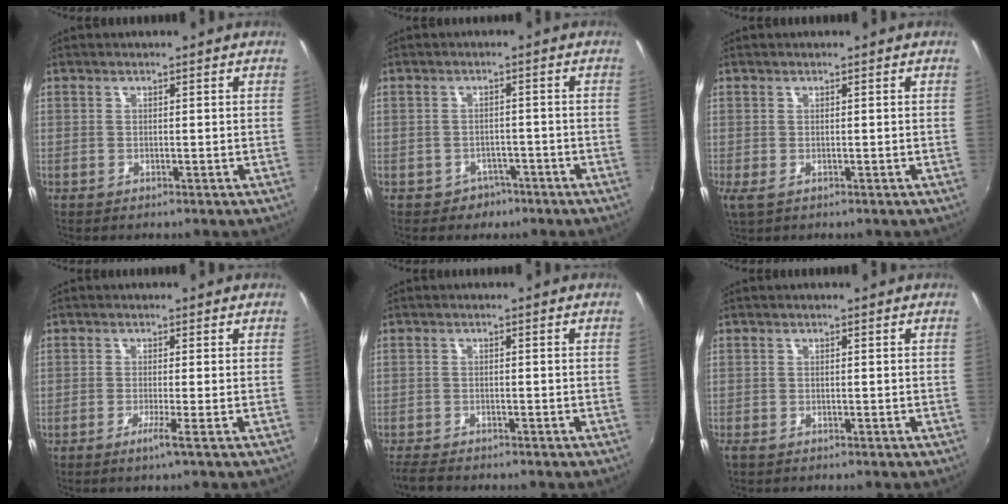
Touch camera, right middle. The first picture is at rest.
{"total": 3.9, "force": [-2.4, 3.1, 0.5], "torque": [-0.021, 0.004, -0.030]}
{"total": 1.7, "force": [-0.3, 0.7, 1.5], "torque": [-0.031, -0.008, -0.003]}
{"total": 2.1, "force": [-1.0, -0.9, 1.7], "torque": [-0.035, -0.009, -0.025]}
{"total": 3.3, "force": [-3.1, 0.4, 1.1], "torque": [-0.031, -0.019, -0.061]}
{"total": 1.0, "force": [-0.8, 0.5, 0.3], "torque": [-0.007, -0.005, -0.015]}